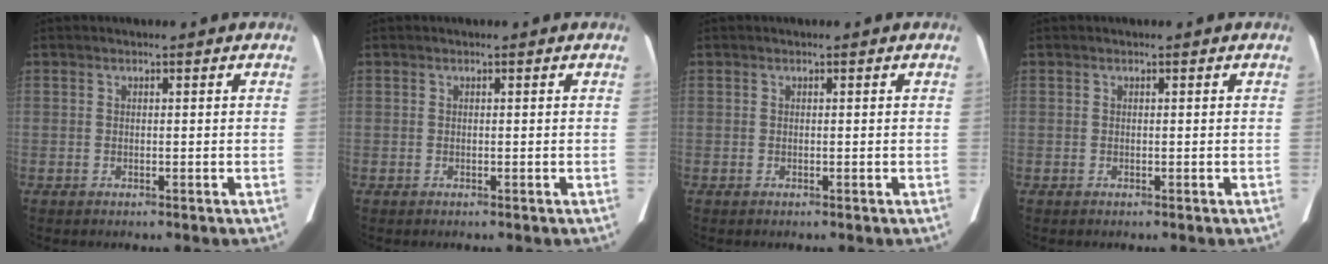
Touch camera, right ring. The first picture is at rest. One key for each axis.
{"total": 0.0}
{"total": 0.0}
{"total": 0.0}